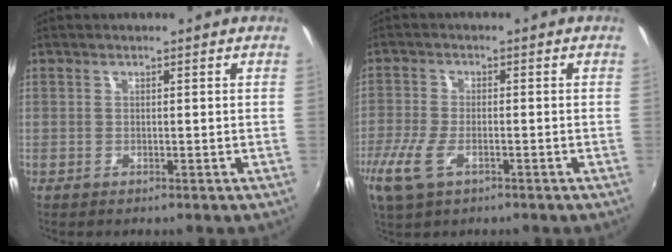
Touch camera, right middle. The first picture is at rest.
{"total": 9.2, "force": [-4.5, 4.1, 6.9], "torque": [-0.163, -0.025, -0.084]}